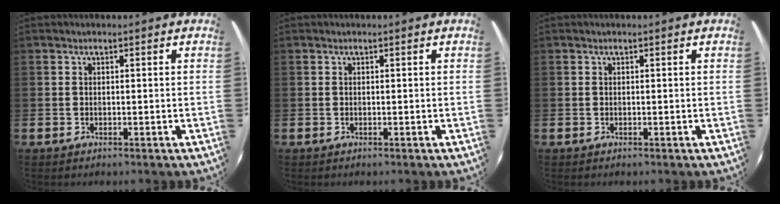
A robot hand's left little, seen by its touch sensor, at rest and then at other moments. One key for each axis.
{"total": 0.0}
{"total": 0.0}